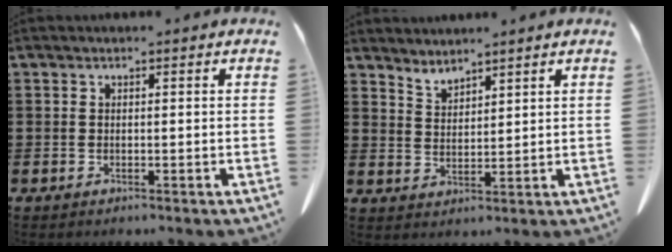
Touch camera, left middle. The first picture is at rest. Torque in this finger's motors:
{"motor_torque": [0.01, 0.01, 0.00, 0.00]}